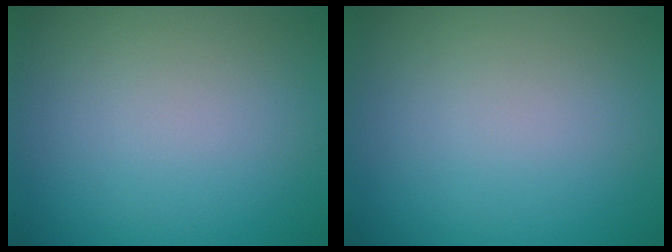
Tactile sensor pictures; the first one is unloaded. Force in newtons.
{"total": 0.0}